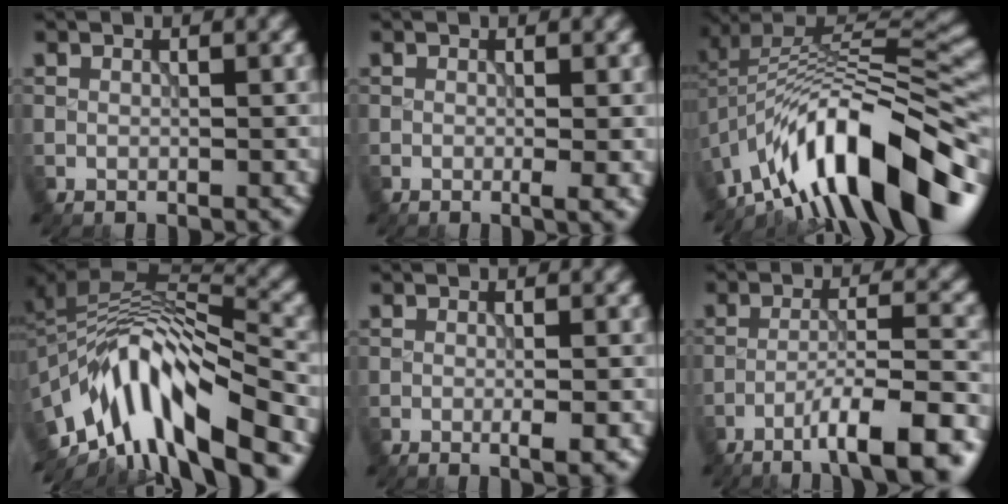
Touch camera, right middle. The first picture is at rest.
{"total": 1.6, "force": [-0.2, 0.3, 1.6], "torque": [-0.022, -0.005, -0.004]}
{"total": 14.3, "force": [-7.4, 5.0, 11.2], "torque": [-0.189, 0.028, -0.124]}
{"total": 13.6, "force": [-6.5, 5.0, 10.8], "torque": [-0.194, 0.016, -0.099]}
{"total": 2.1, "force": [-0.6, 0.5, 2.0], "torque": [-0.022, 0.000, -0.010]}
{"total": 8.7, "force": [-5.4, 1.3, 6.7], "torque": [-0.099, 0.012, -0.085]}